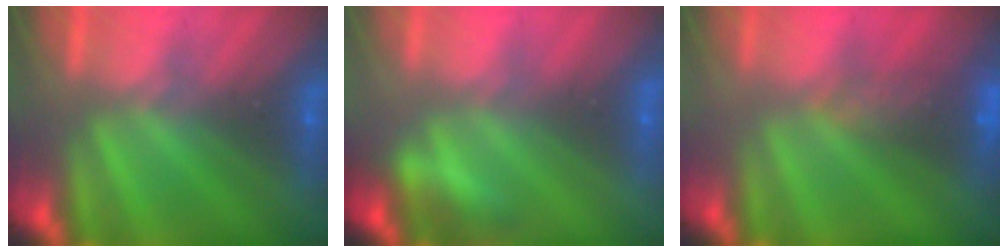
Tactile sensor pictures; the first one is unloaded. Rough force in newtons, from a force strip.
{"total": 2.8}
{"total": 7.5}